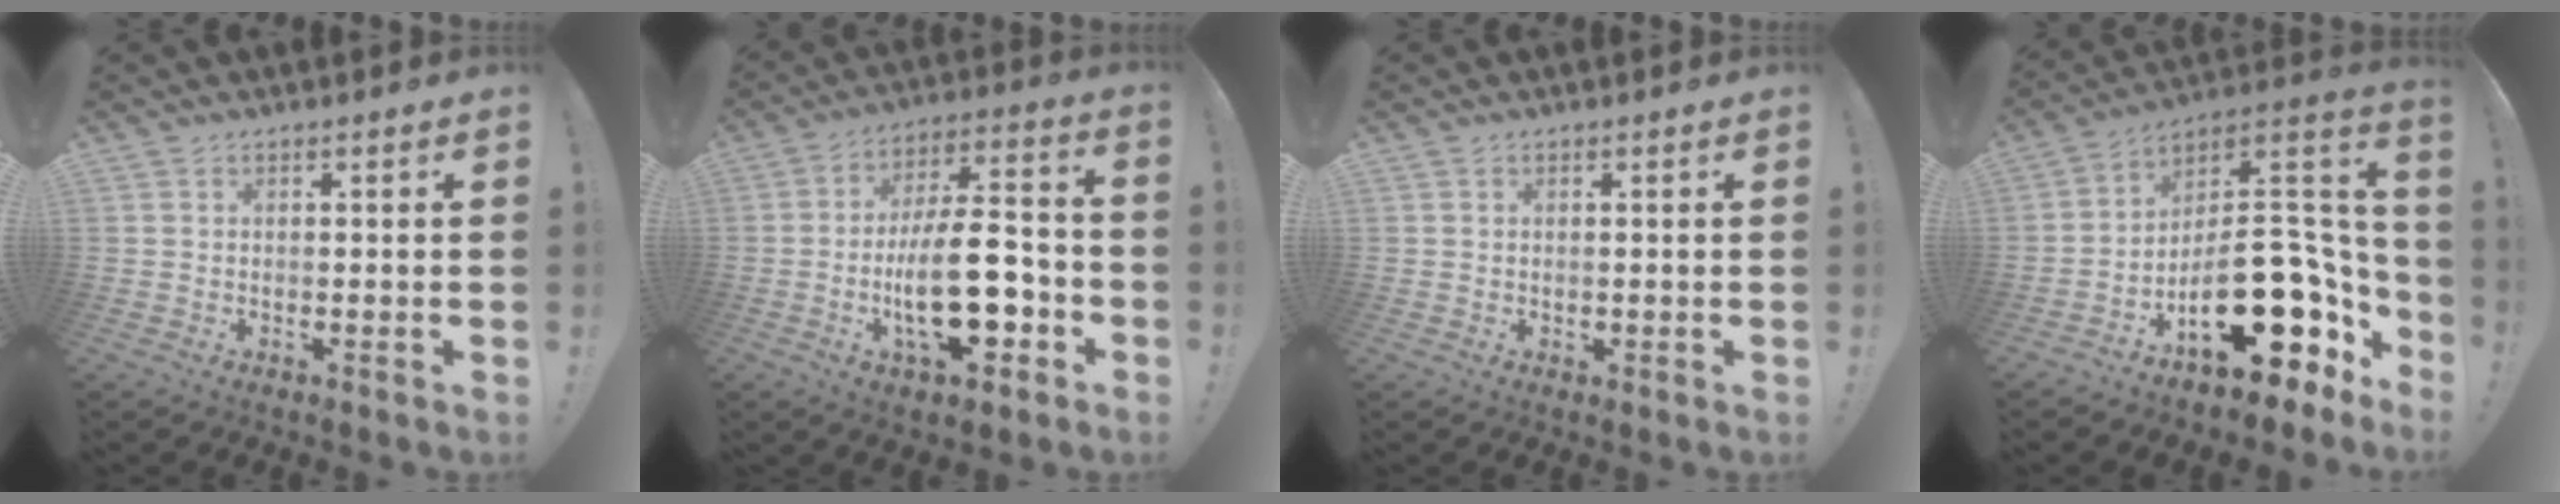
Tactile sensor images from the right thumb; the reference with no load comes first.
{"total": 20.2, "force": [-5.7, 8.4, 17.5], "torque": [-0.293, 0.024, -0.090]}
{"total": 0.6, "force": [0.2, 0.5, 0.1], "torque": [0.003, 0.000, 0.003]}
{"total": 23.2, "force": [-8.1, 12.6, 17.7], "torque": [-0.245, 0.046, -0.108]}